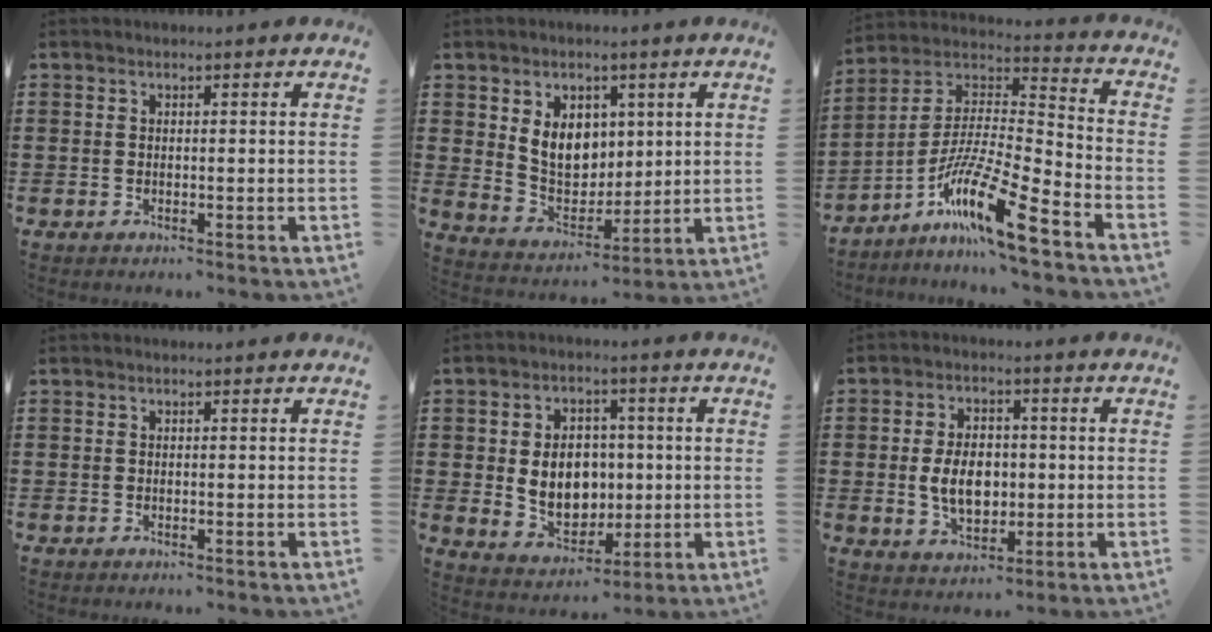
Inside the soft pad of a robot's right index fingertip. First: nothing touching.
{"total": 7.6, "force": [2.2, 6.0, 4.0], "torque": [-0.083, 0.012, 0.040]}
{"total": 13.8, "force": [-9.3, 1.3, 10.1], "torque": [-0.196, 0.000, -0.179]}
{"total": 0.0}
{"total": 8.3, "force": [0.3, 6.5, 5.2], "torque": [-0.080, 0.011, 0.004]}
{"total": 6.8, "force": [-0.3, 4.5, 5.0], "torque": [-0.096, 0.002, -0.014]}